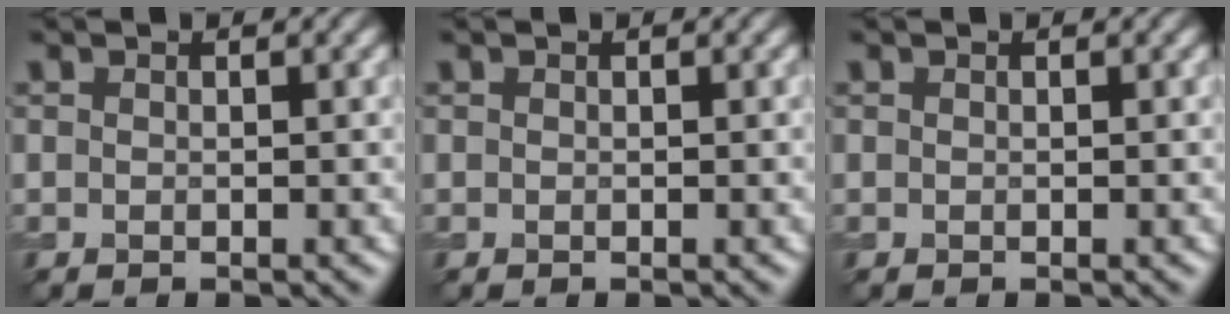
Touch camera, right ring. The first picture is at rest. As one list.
[{"total": 0.0}, {"total": 0.0}]